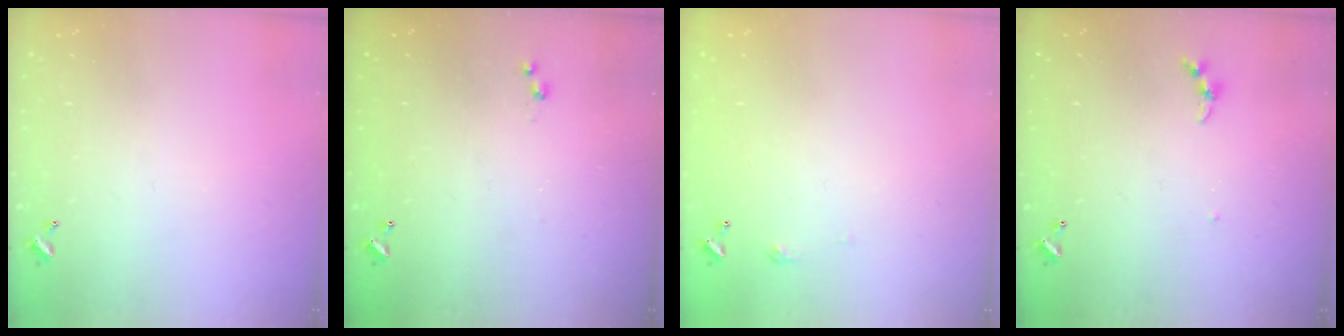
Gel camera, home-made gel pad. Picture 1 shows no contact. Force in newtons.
{"total": 3.0, "press": 3.0, "slide": 0.4}
{"total": 2.7, "press": 2.6, "slide": 0.4}
{"total": 3.5, "press": 3.4, "slide": 0.4}